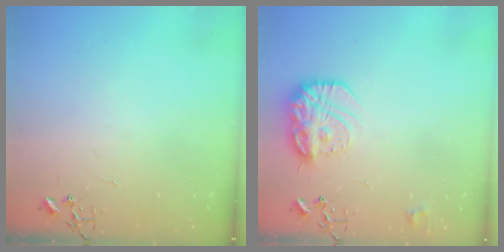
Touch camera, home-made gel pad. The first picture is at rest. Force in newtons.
{"total": 17.4, "press": 17.3, "slide": 1.2}